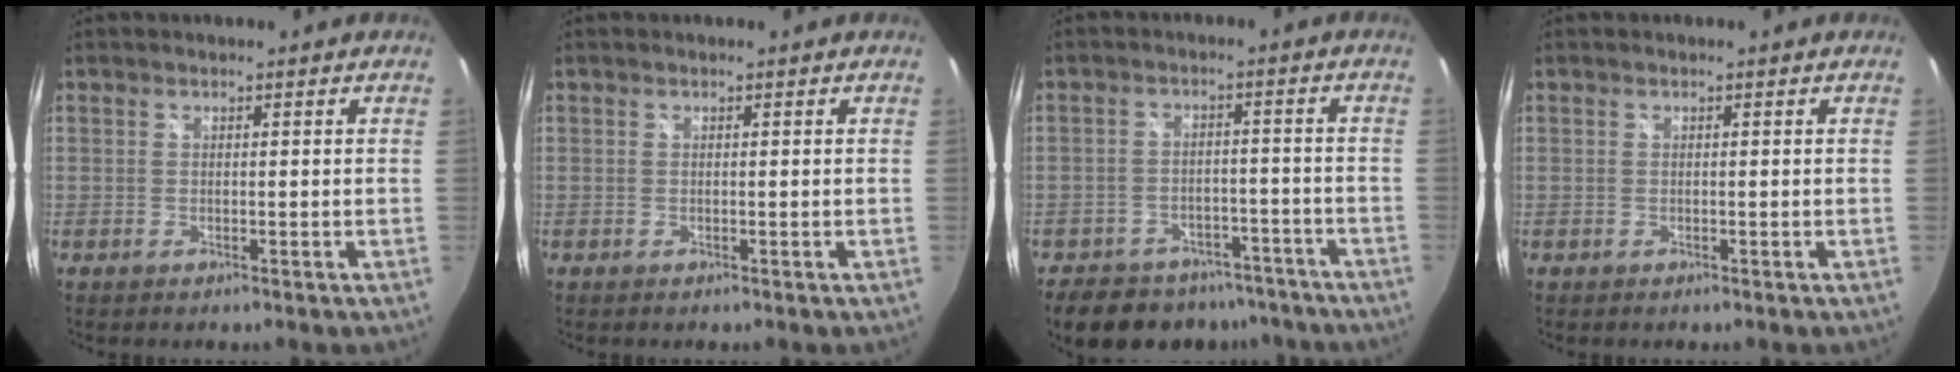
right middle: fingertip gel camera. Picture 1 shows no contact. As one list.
[{"total": 0.0}, {"total": 15.9, "force": [-12.5, 8.0, 5.5], "torque": [-0.126, 0.013, -0.160]}, {"total": 0.0}]